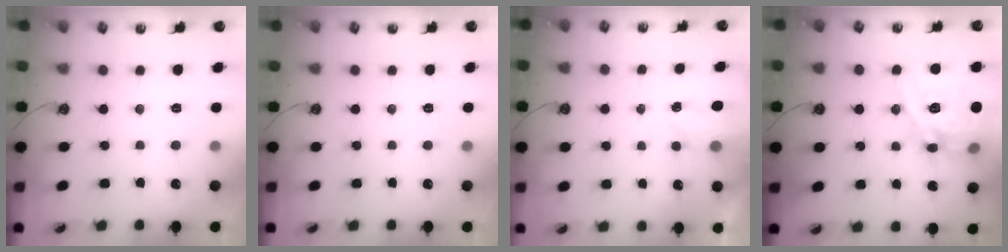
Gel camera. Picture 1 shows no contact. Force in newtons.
{"total": 0.0}
{"total": 2.4, "press": 2.4, "slide": 0.3}
{"total": 19.4, "press": 19.3, "slide": 1.9}